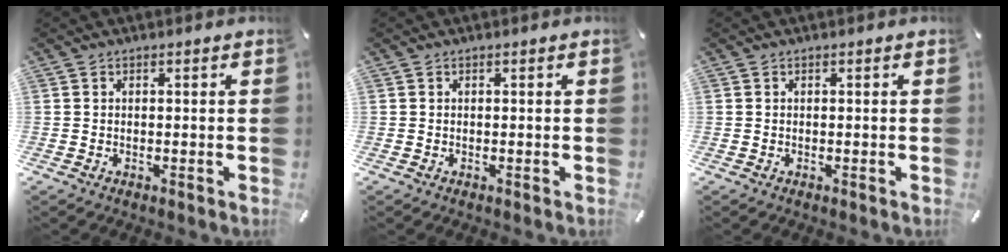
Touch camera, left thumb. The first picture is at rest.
{"total": 0.0}
{"total": 0.0}